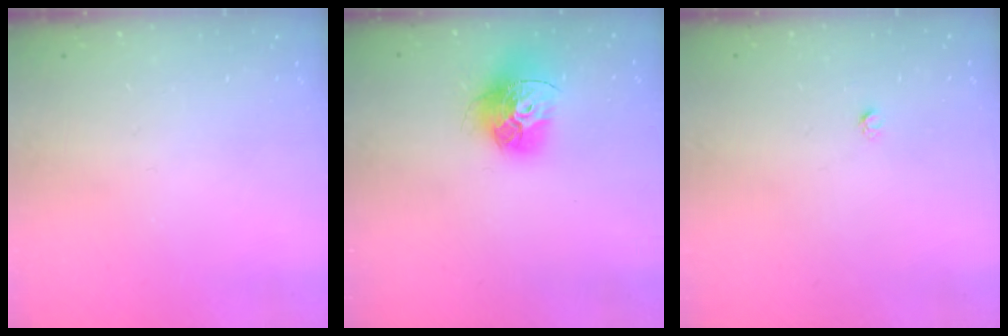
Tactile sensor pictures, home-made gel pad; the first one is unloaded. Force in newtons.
{"total": 15.3, "press": 15.2, "slide": 1.7}
{"total": 1.6, "press": 1.5, "slide": 0.1}